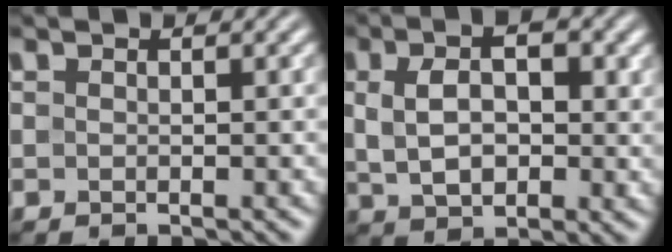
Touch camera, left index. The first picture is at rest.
{"total": 6.3, "force": [1.3, 3.7, 4.9], "torque": [-0.080, 0.004, 0.021]}